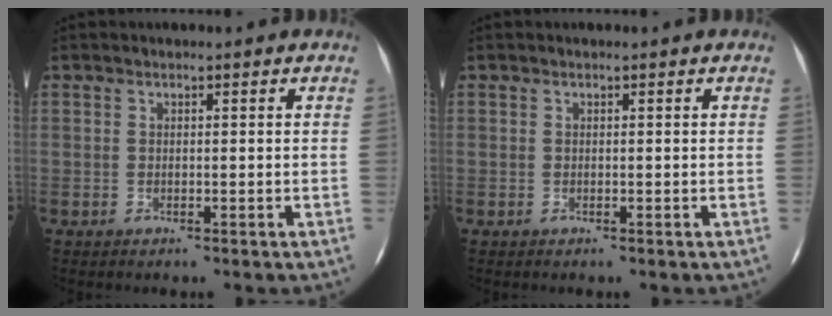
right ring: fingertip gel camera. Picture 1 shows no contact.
{"total": 0.0}